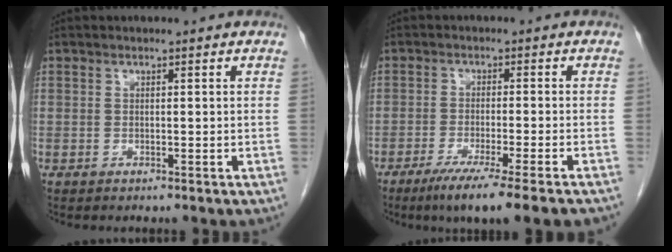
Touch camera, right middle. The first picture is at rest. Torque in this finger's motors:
{"motor_torque": [1.17, -0.96, 0.16, 0.10]}